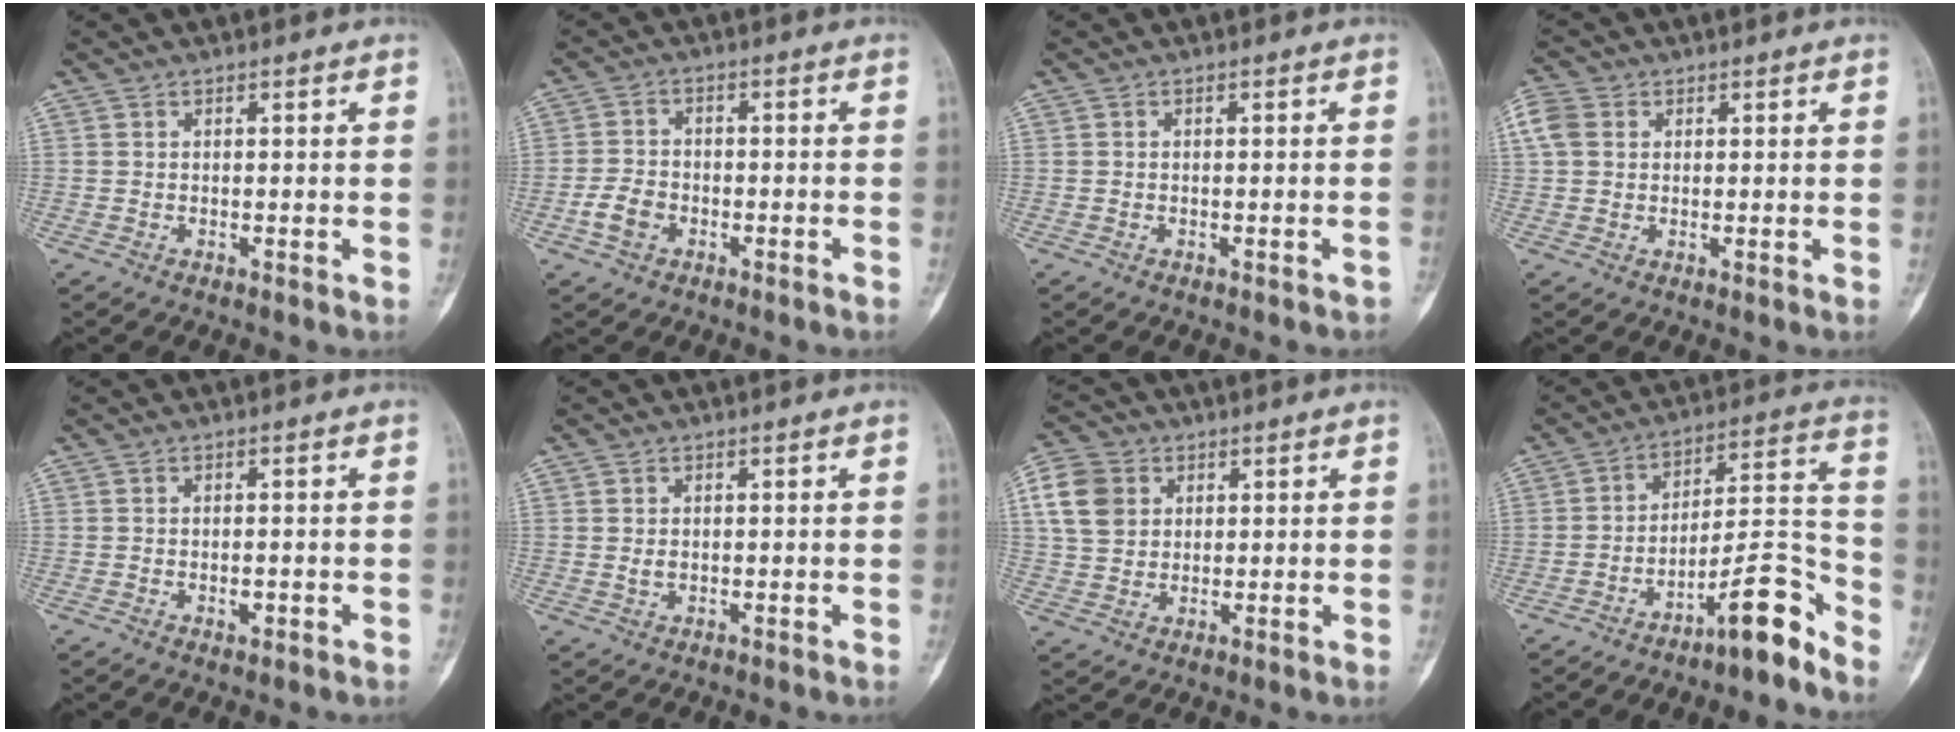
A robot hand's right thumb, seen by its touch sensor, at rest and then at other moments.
{"total": 4.5, "force": [-2.1, 3.1, 2.6], "torque": [-0.049, 0.019, -0.039]}
{"total": 1.2, "force": [-1.0, 0.4, 0.6], "torque": [-0.013, 0.009, -0.008]}
{"total": 5.0, "force": [1.4, 4.0, 2.6], "torque": [-0.064, 0.012, 0.024]}
{"total": 1.7, "force": [-0.7, 0.8, 1.3], "torque": [-0.021, 0.002, -0.008]}
{"total": 1.4, "force": [0.1, 1.1, 0.9], "torque": [-0.016, -0.001, 0.006]}
{"total": 8.8, "force": [2.6, 7.2, 4.4], "torque": [-0.073, 0.002, 0.048]}
{"total": 12.4, "force": [-9.1, 2.4, 8.1], "torque": [-0.110, 0.103, -0.149]}